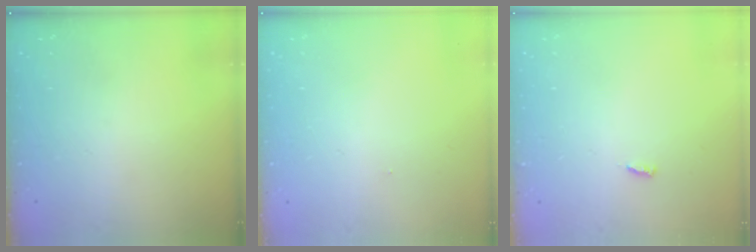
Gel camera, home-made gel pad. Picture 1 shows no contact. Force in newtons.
{"total": 5.3, "press": 0.3, "slide": 5.2}
{"total": 3.0, "press": 3.0, "slide": 0.0}